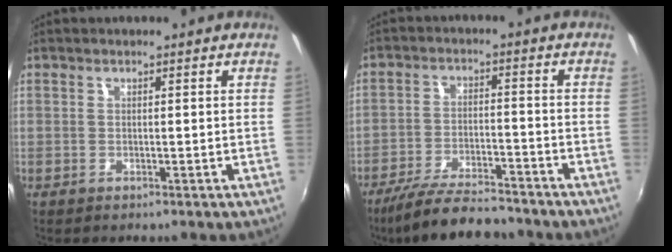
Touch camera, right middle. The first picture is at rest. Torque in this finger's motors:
{"motor_torque": [1.04, -1.00, 0.43, 0.17]}